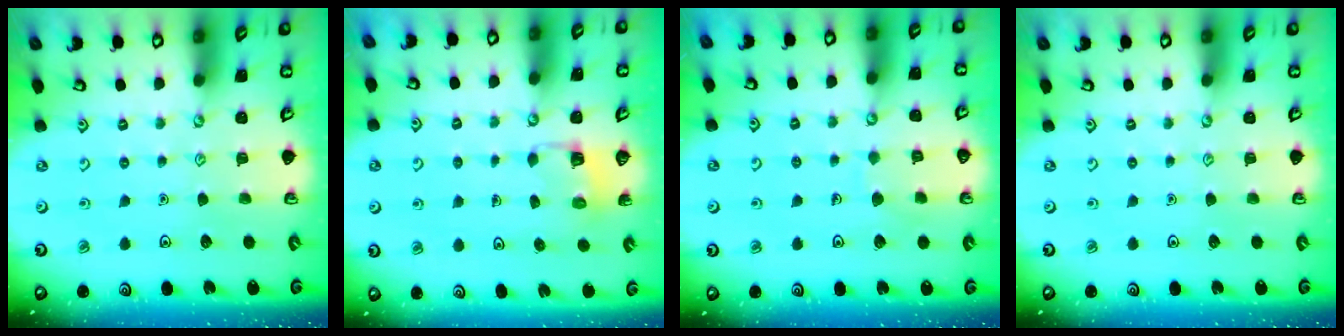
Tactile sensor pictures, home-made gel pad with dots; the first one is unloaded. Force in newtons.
{"total": 2.9, "press": 2.9, "slide": 0.2}
{"total": 5.7, "press": 5.7, "slide": 0.2}
{"total": 0.0}